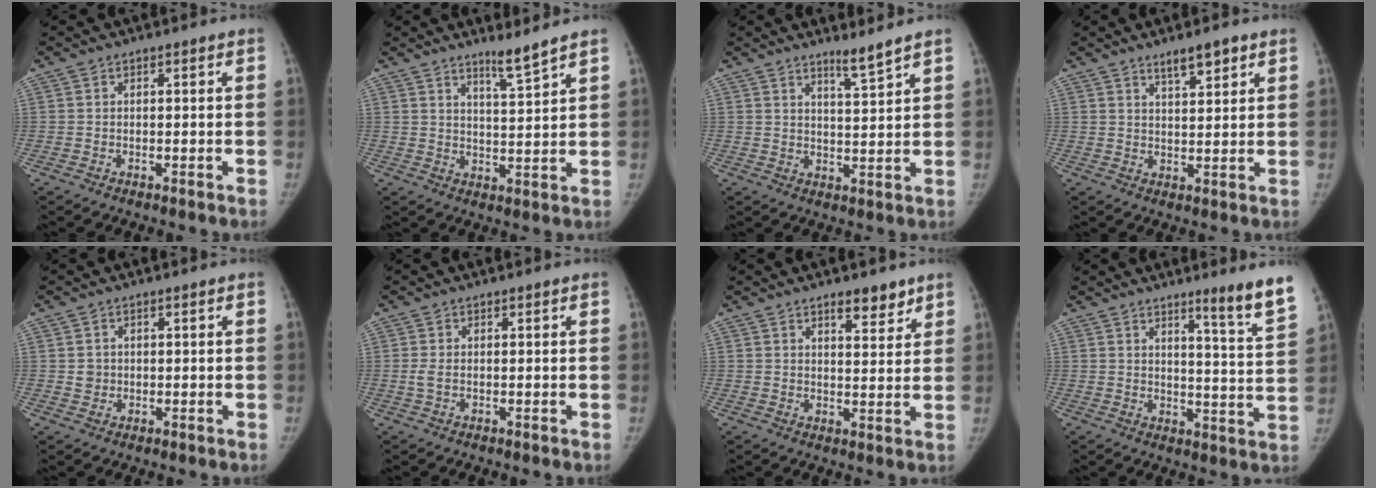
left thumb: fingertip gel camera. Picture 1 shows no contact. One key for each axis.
{"total": 4.6, "fx": 3.9, "fy": -0.4, "fz": 2.5, "tx": -0.036, "ty": -0.041, "tz": 0.069}
{"total": 3.9, "fx": 3.3, "fy": -0.4, "fz": 2.0, "tx": -0.029, "ty": -0.037, "tz": 0.060}
{"total": 4.8, "fx": 3.4, "fy": 1.2, "fz": 3.1, "tx": -0.036, "ty": -0.023, "tz": 0.055}
{"total": 1.6, "fx": 0.1, "fy": 1.6, "fz": 0.4, "tx": 0.002, "ty": 0.000, "tz": 0.006}
{"total": 1.4, "fx": 0.0, "fy": 0.7, "fz": 1.2, "tx": -0.031, "ty": 0.004, "tz": 0.006}
{"total": 5.2, "fx": 3.8, "fy": 1.9, "fz": 3.0, "tx": -0.020, "ty": -0.026, "tz": 0.055}
{"total": 9.3, "fx": 6.6, "fy": -0.8, "fz": 6.5, "tx": -0.081, "ty": -0.060, "tz": 0.088}